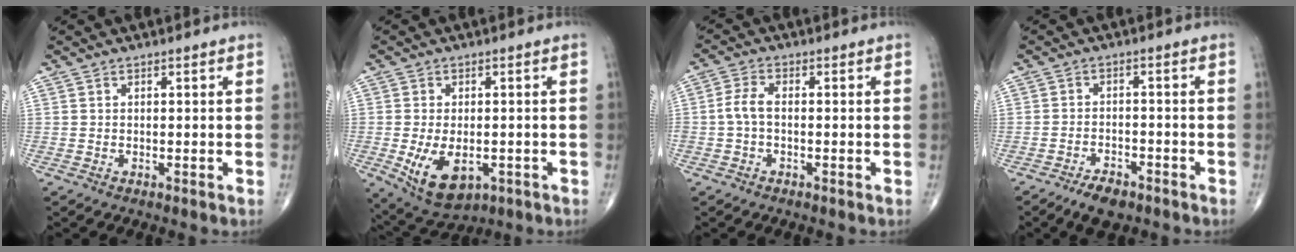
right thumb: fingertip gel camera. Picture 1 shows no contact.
{"total": 10.1, "force": [-2.8, 5.9, 7.8], "torque": [-0.127, -0.007, -0.030]}
{"total": 3.5, "force": [-0.6, 1.8, 2.9], "torque": [-0.066, 0.009, -0.018]}
{"total": 5.2, "force": [-3.7, 2.3, 2.8], "torque": [-0.044, 0.014, -0.061]}